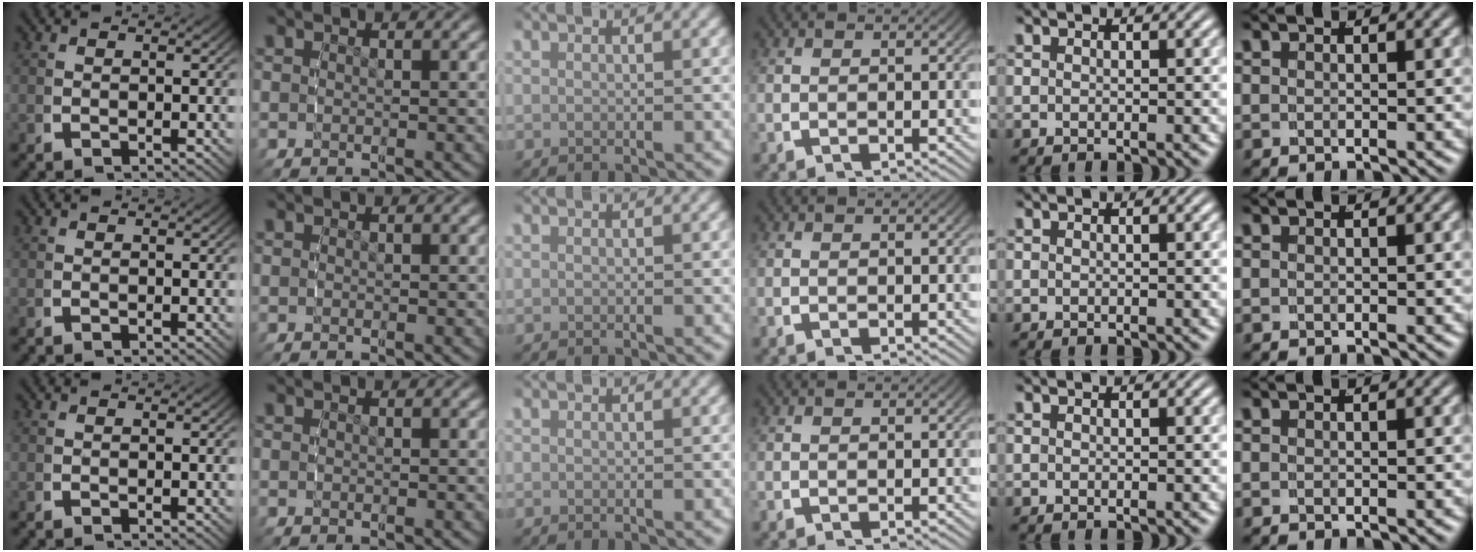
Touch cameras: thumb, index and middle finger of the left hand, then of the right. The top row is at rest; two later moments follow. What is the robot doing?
{"motion": "reach", "object": "paper towel"}